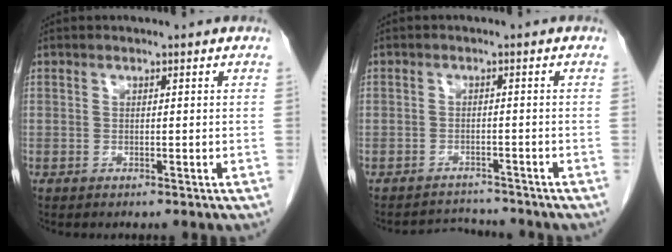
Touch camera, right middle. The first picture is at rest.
{"total": 3.4, "force": [-3.2, 0.3, -1.1], "torque": [0.013, -0.004, -0.049]}